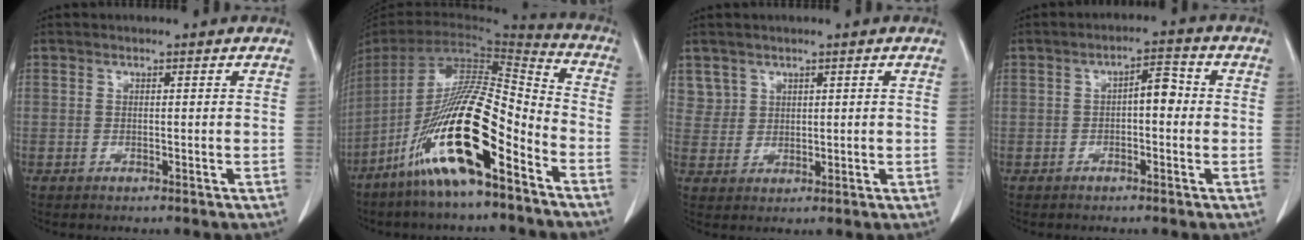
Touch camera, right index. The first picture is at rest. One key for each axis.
{"total": 19.1, "fx": -10.1, "fy": 2.2, "fz": 16.1, "tx": -0.320, "ty": -0.023, "tz": -0.189}
{"total": 3.2, "fx": 2.0, "fy": 2.5, "fz": -0.3, "tx": 0.021, "ty": 0.005, "tz": 0.038}
{"total": 3.8, "fx": 0.0, "fy": 1.5, "fz": 3.5, "tx": -0.049, "ty": 0.022, "tz": -0.002}